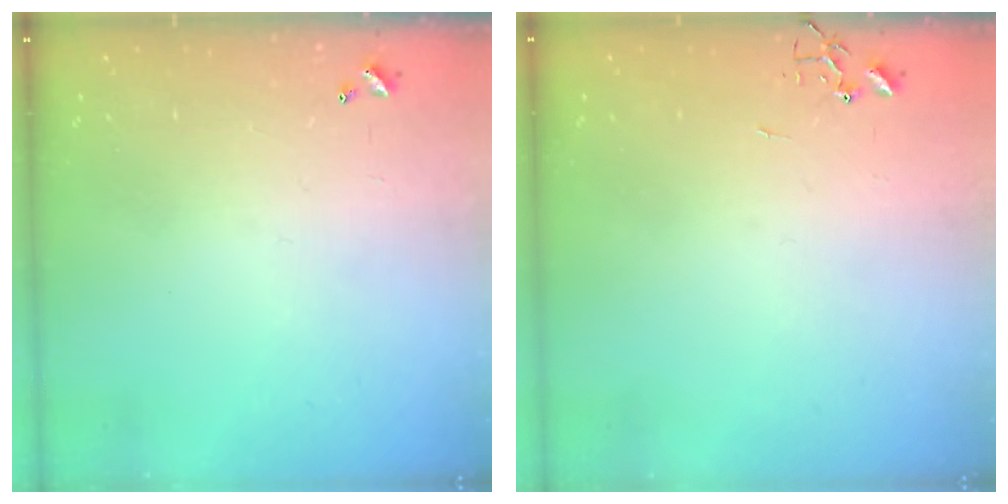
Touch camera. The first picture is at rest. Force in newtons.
{"total": 0.0}